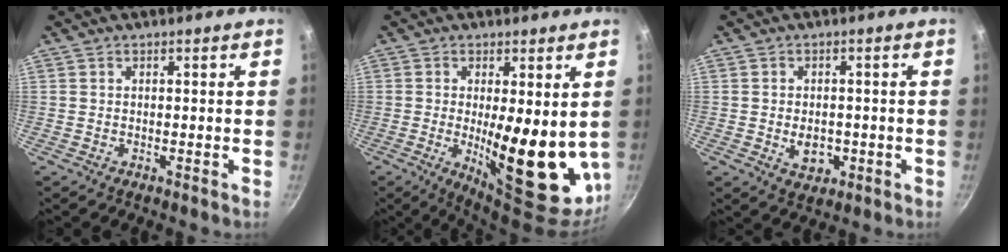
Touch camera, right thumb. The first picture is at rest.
{"total": 16.2, "force": [-0.1, 5.8, 15.1], "torque": [-0.189, -0.035, 0.014]}
{"total": 5.0, "force": [-1.1, 3.6, 3.2], "torque": [-0.034, 0.005, -0.008]}